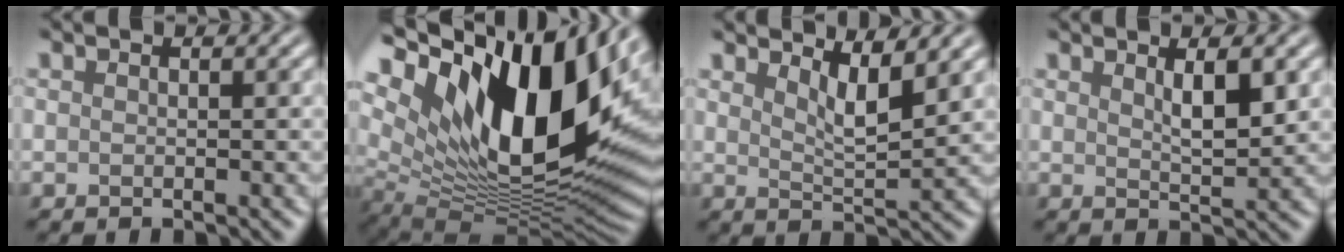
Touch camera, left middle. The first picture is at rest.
{"total": 18.5, "force": [6.5, 8.8, 14.9], "torque": [-0.249, 0.010, 0.109]}
{"total": 3.5, "force": [2.4, 0.8, 2.4], "torque": [-0.039, -0.007, 0.042]}
{"total": 2.9, "force": [1.4, 0.7, 2.5], "torque": [-0.038, -0.002, 0.025]}